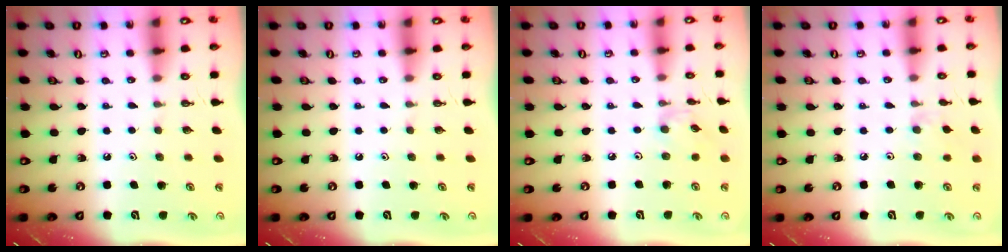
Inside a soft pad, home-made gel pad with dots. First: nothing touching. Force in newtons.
{"total": 0.0}
{"total": 1.6, "press": 1.5, "slide": 0.3}
{"total": 4.2, "press": 4.1, "slide": 0.7}